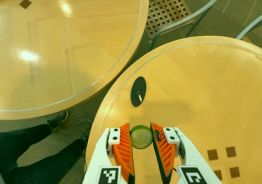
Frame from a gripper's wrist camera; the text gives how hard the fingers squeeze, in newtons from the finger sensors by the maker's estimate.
{"total": 9.8, "left": 10.1, "right": 9.6}